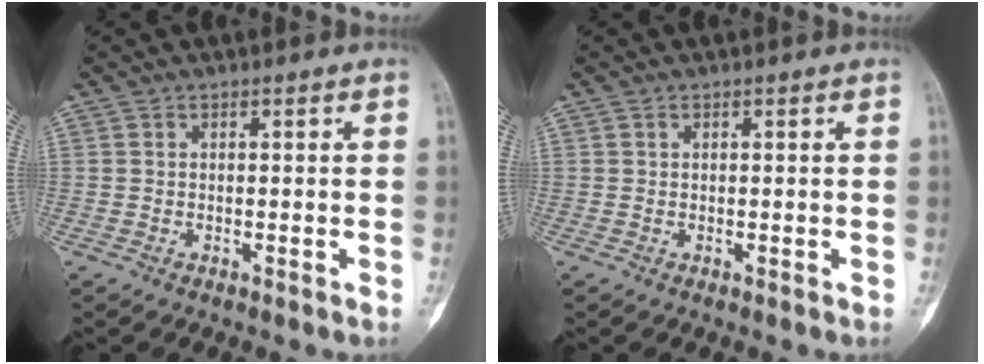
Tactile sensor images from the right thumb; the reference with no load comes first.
{"total": 0.0}